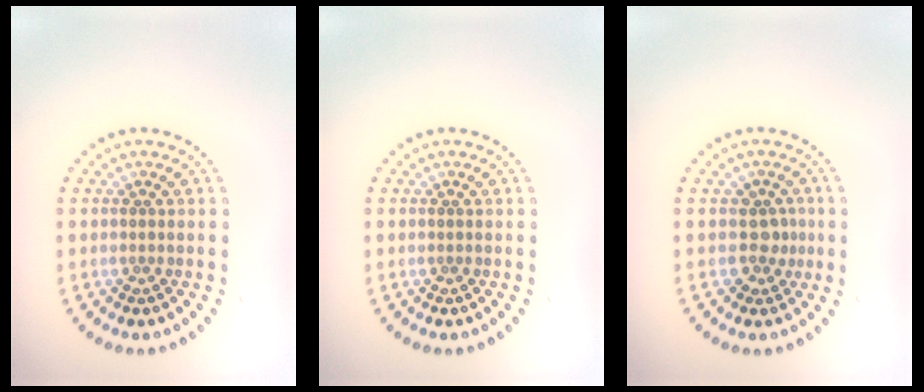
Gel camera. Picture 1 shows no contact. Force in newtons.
{"total": 0.0}
{"total": 1.8, "press": 1.3, "slide": 1.3}